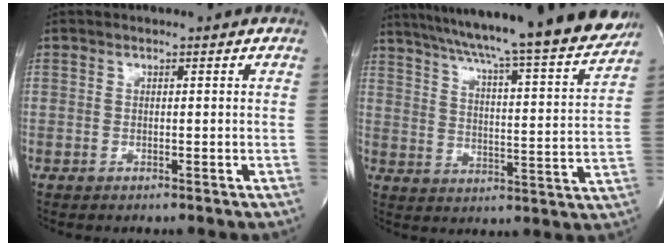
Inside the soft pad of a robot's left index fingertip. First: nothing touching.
{"total": 25.2, "force": [22.4, 0.2, 11.5], "torque": [-0.187, -0.049, 0.298]}